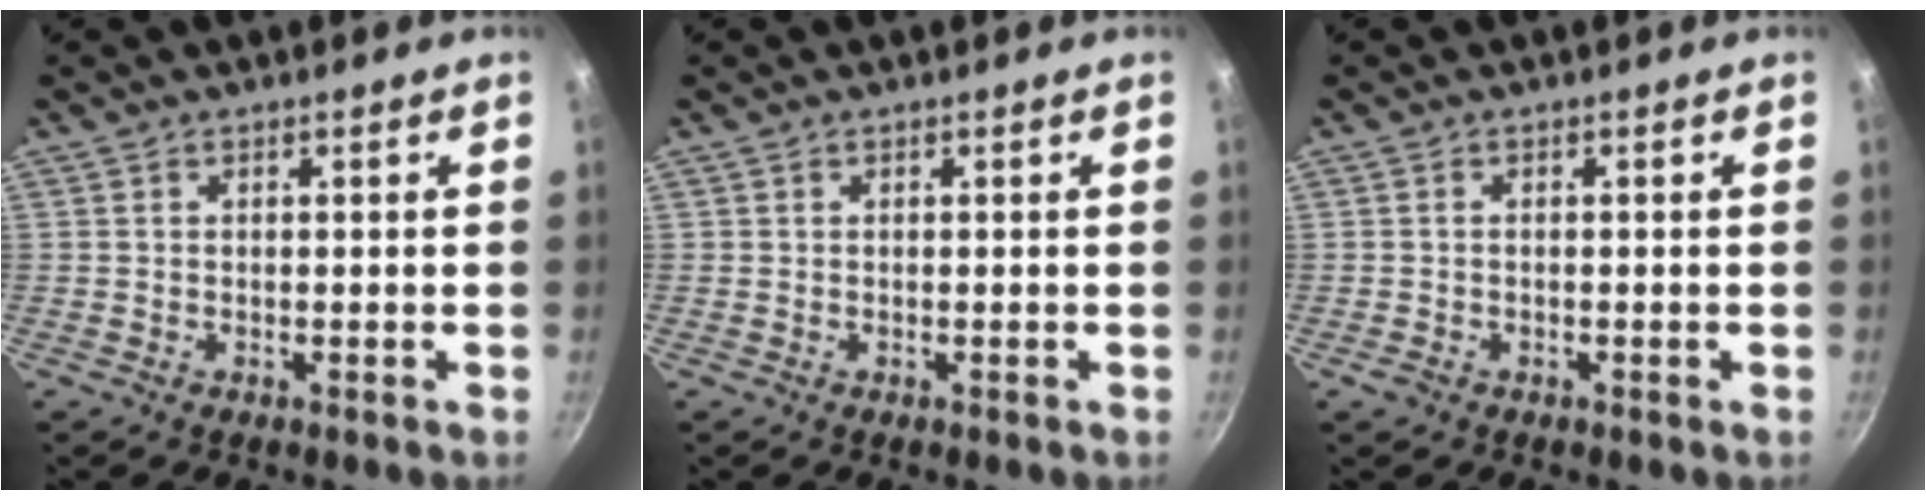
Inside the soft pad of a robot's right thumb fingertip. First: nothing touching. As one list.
[{"total": 0.0}, {"total": 1.1, "force": [-0.6, 0.7, 0.6], "torque": [-0.013, 0.002, -0.011]}]